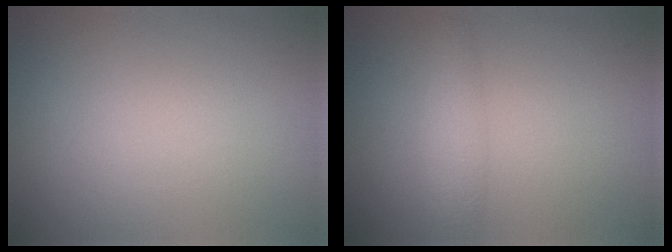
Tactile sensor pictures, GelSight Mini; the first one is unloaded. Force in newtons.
{"total": 1.9, "press": 1.9, "slide": 0.1}